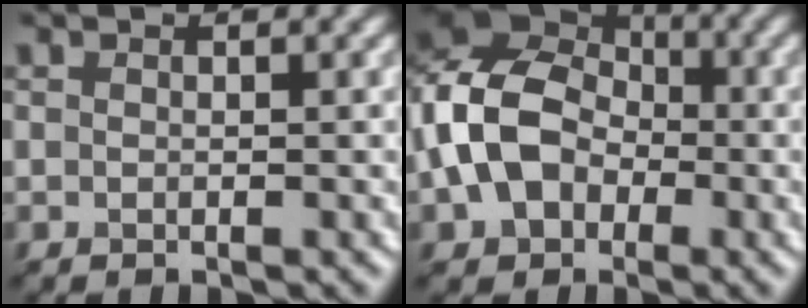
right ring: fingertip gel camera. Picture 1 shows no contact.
{"total": 10.8, "force": [-1.8, 8.1, 6.9], "torque": [-0.149, -0.006, -0.042]}